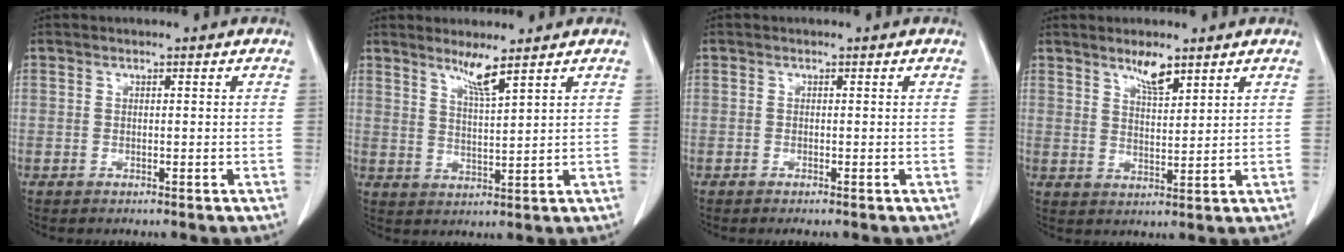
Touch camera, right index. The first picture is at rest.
{"total": 4.0, "force": [3.1, -0.7, 2.6], "torque": [-0.048, -0.013, 0.059]}
{"total": 0.6, "force": [-0.5, 0.0, 0.4], "torque": [-0.009, -0.002, -0.008]}
{"total": 4.2, "force": [3.2, 0.9, 2.6], "torque": [-0.050, -0.003, 0.060]}